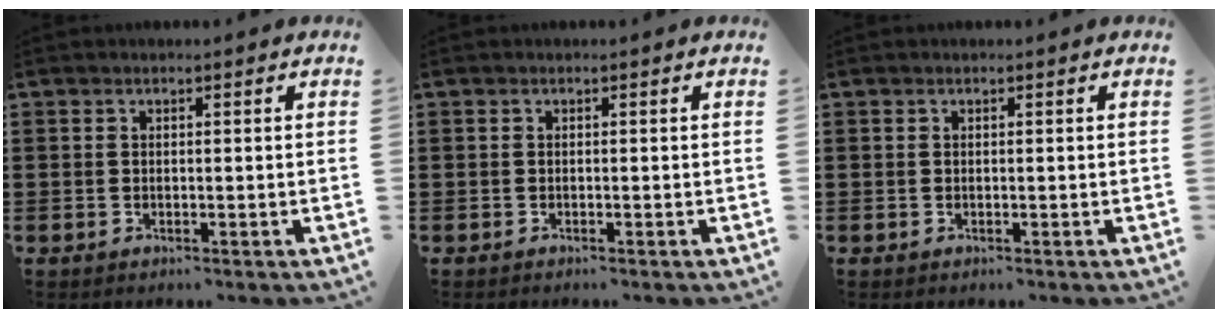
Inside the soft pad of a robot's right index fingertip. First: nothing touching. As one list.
[{"total": 0.0}, {"total": 0.0}]